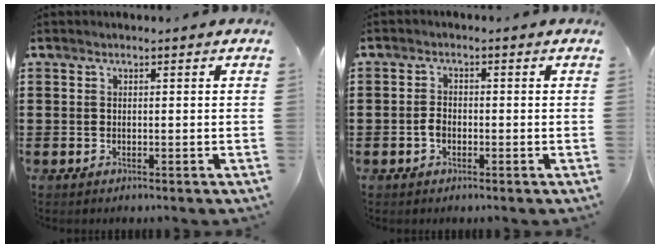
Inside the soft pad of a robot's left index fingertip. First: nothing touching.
{"total": 2.1, "force": [-0.6, 1.3, 1.5], "torque": [-0.037, 0.000, -0.014]}